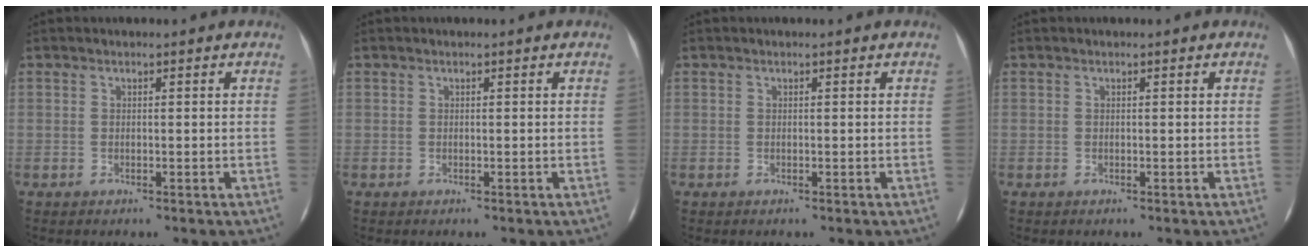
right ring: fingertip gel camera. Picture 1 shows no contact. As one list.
[{"total": 0.0}, {"total": 0.0}, {"total": 0.0}]